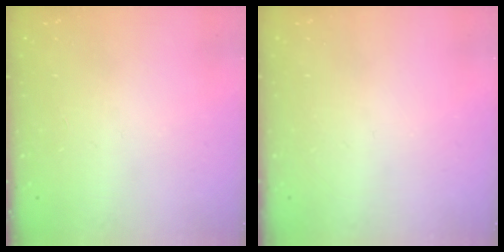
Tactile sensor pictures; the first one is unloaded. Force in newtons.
{"total": 0.0}